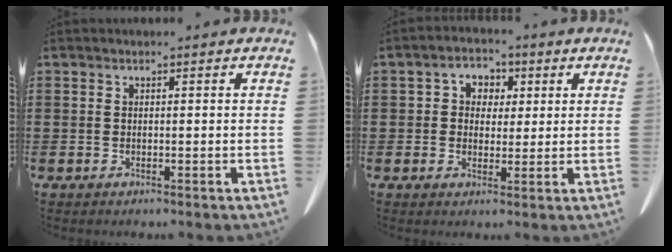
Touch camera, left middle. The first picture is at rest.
{"total": 3.4, "force": [0.9, 3.1, 1.1], "torque": [-0.032, 0.010, 0.011]}